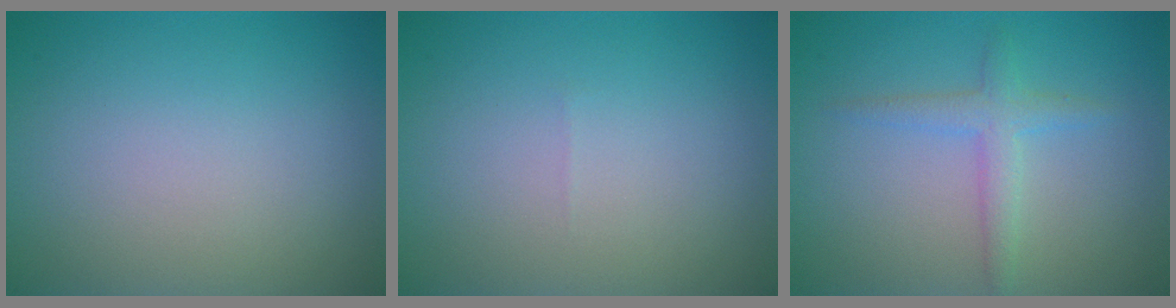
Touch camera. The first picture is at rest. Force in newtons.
{"total": 0.0}
{"total": 2.2, "press": 2.2, "slide": 0.0}